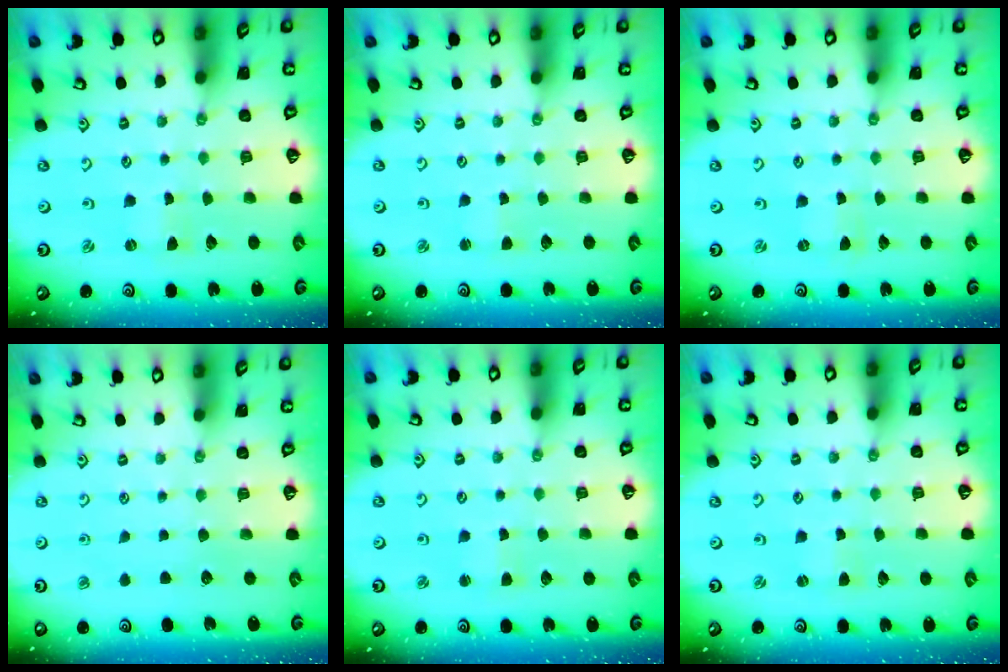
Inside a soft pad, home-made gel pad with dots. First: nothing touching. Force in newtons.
{"total": 1.6, "press": 1.6, "slide": 0.3}
{"total": 0.0}
{"total": 0.0}
{"total": 1.9, "press": 1.9, "slide": 0.3}
{"total": 1.0, "press": 1.0, "slide": 0.3}